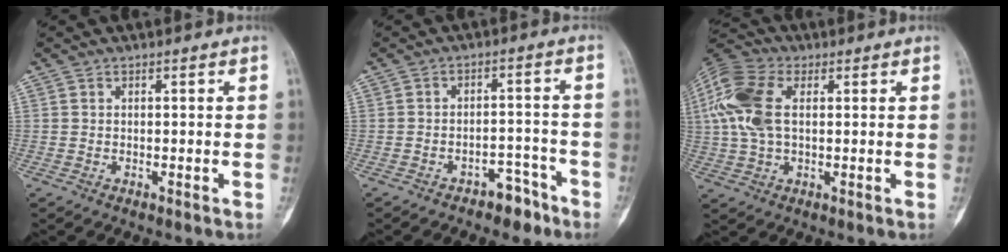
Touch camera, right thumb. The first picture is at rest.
{"total": 5.7, "force": [-4.0, 3.1, 2.5], "torque": [-0.019, 0.044, -0.053]}
{"total": 14.0, "force": [2.7, 8.3, 11.0], "torque": [-0.260, 0.018, 0.049]}